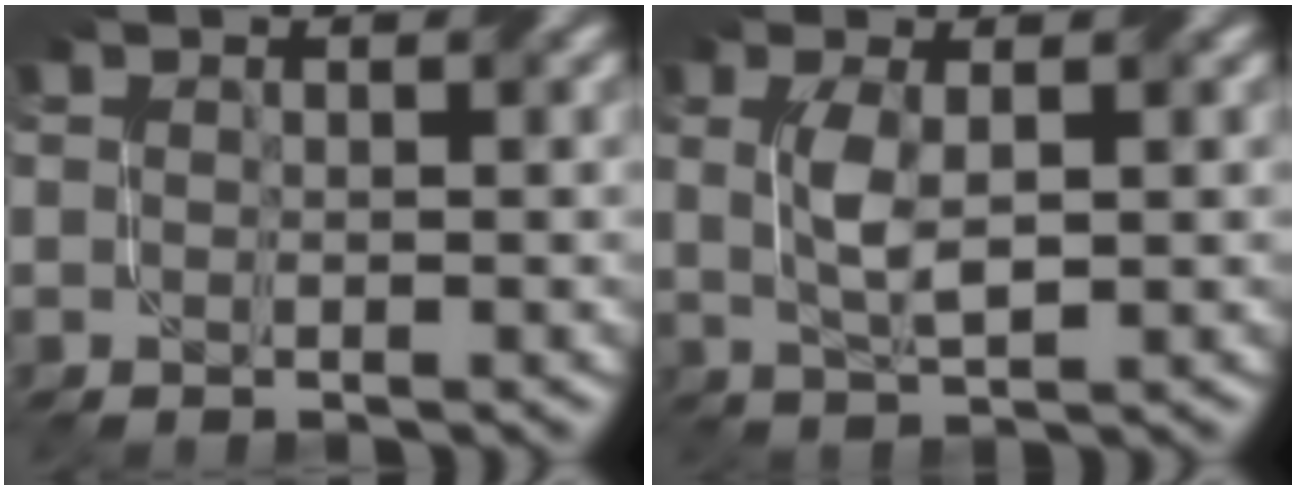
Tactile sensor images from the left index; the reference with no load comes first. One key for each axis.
{"total": 3.0, "fx": 0.5, "fy": 0.8, "fz": 2.8, "tx": -0.066, "ty": 0.002, "tz": 0.014}